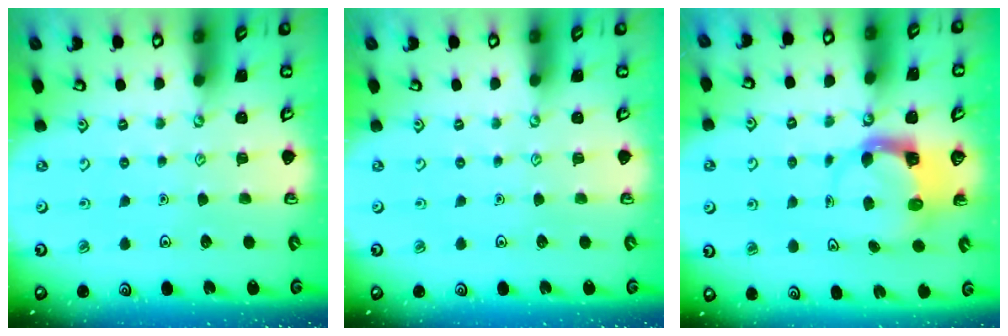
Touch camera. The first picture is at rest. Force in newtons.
{"total": 0.0}
{"total": 3.8, "press": 3.7, "slide": 0.5}